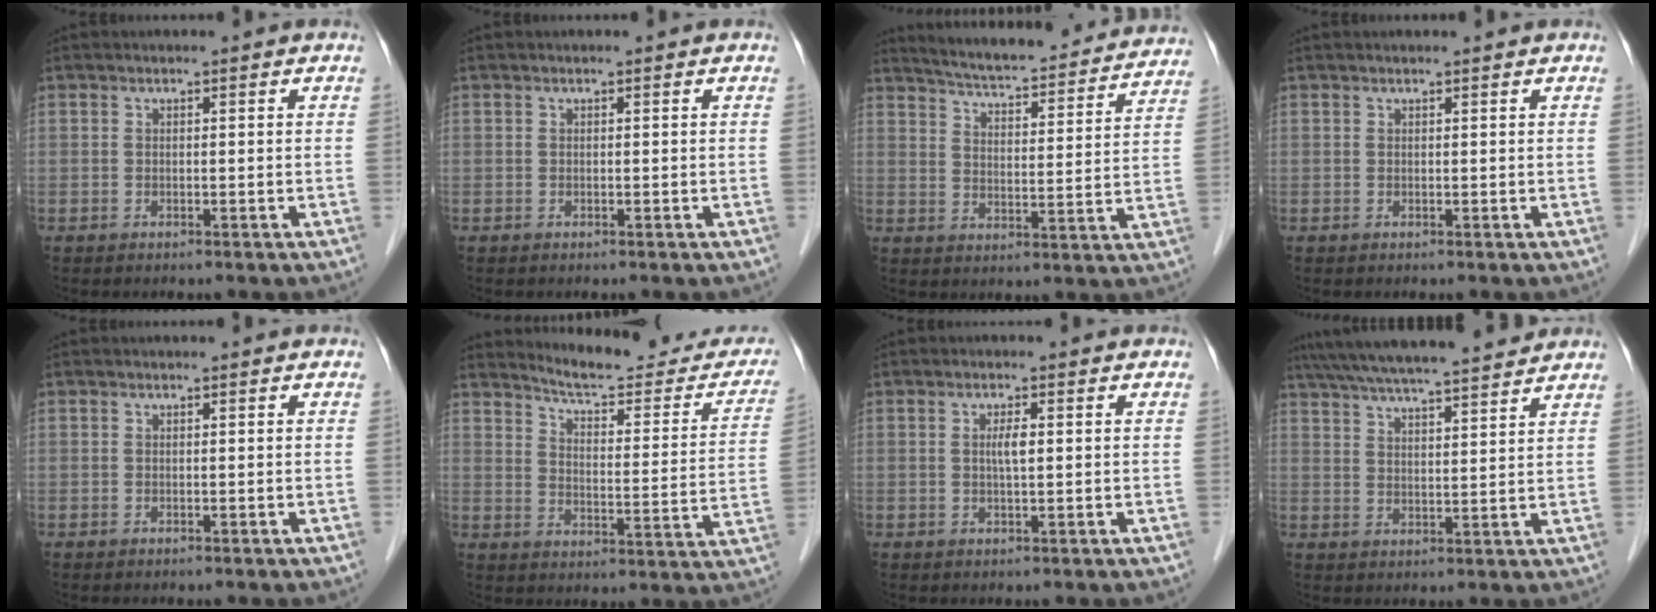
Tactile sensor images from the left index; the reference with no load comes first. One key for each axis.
{"total": 0.0}
{"total": 21.9, "fx": 20.3, "fy": 3.1, "fz": 7.5, "tx": -0.109, "ty": -0.020, "tz": 0.262}
{"total": 1.3, "fx": 1.1, "fy": 0.0, "fz": 0.7, "tx": -0.006, "ty": 0.015, "tz": 0.017}
{"total": 0.0}
{"total": 17.8, "fx": 16.6, "fy": 3.4, "fz": 5.4, "tx": -0.055, "ty": -0.056, "tz": 0.197}
{"total": 2.0, "fx": 0.0, "fy": 0.3, "fz": 2.0, "tx": -0.037, "ty": -0.002, "tz": 0.001}
{"total": 17.9, "fx": 15.9, "fy": 1.4, "fz": 8.1, "tx": -0.143, "ty": 0.036, "tz": 0.238}